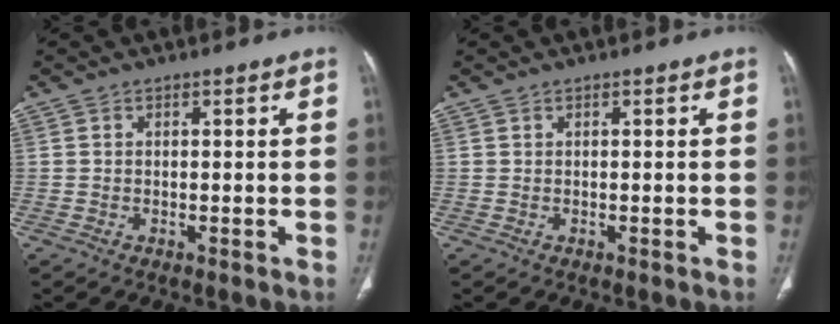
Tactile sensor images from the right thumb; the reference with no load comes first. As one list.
[{"total": 0.0}]